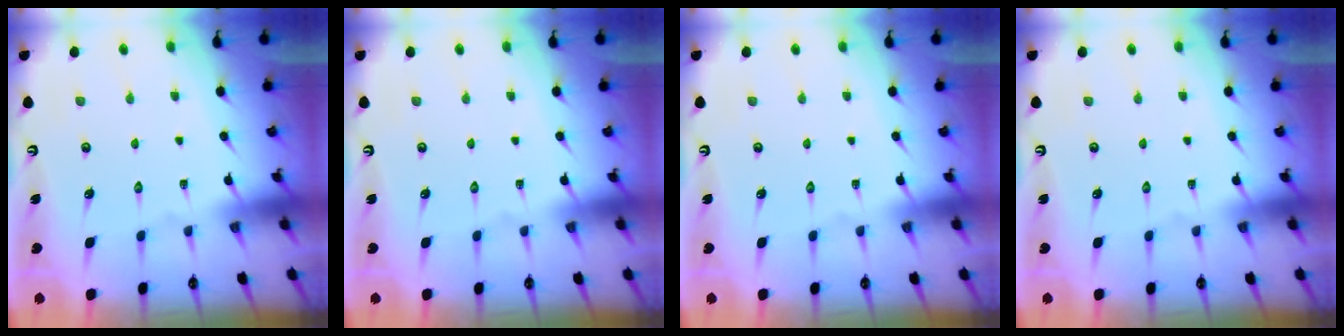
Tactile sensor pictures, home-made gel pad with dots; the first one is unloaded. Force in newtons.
{"total": 0.0}
{"total": 0.0}
{"total": 0.0}